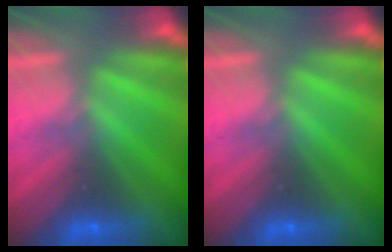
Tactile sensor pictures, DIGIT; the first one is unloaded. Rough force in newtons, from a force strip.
{"total": 0.0}